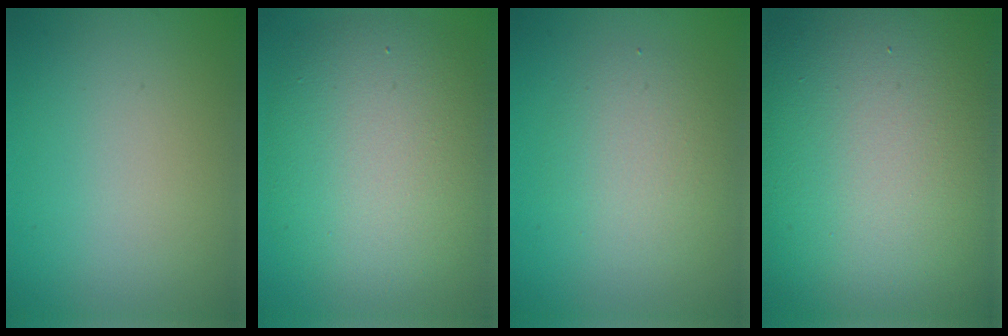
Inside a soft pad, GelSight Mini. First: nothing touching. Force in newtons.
{"total": 10.0, "press": 10.0, "slide": 0.1}
{"total": 3.0, "press": 3.0, "slide": 0.1}
{"total": 20.8, "press": 20.8, "slide": 1.5}